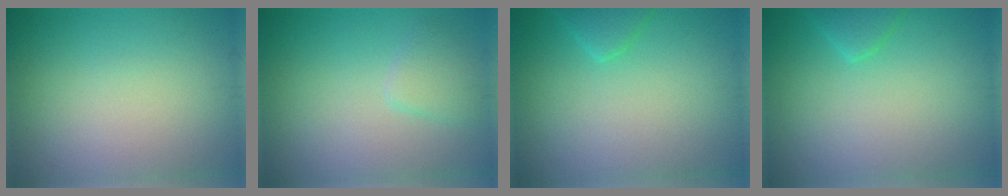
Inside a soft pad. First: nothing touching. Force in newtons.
{"total": 1.7, "press": 1.7, "slide": 0.2}
{"total": 1.8, "press": 1.8, "slide": 0.1}
{"total": 1.8, "press": 1.8, "slide": 0.1}